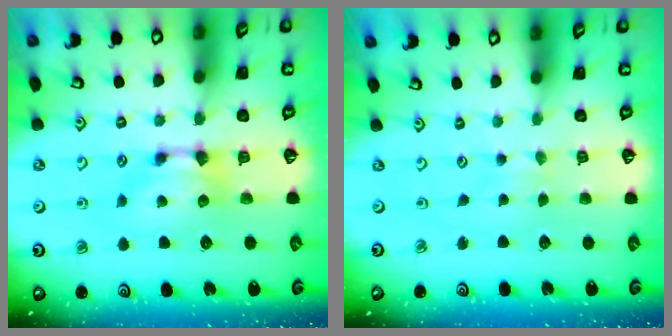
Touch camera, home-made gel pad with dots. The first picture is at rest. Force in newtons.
{"total": 3.6, "press": 3.6, "slide": 0.1}